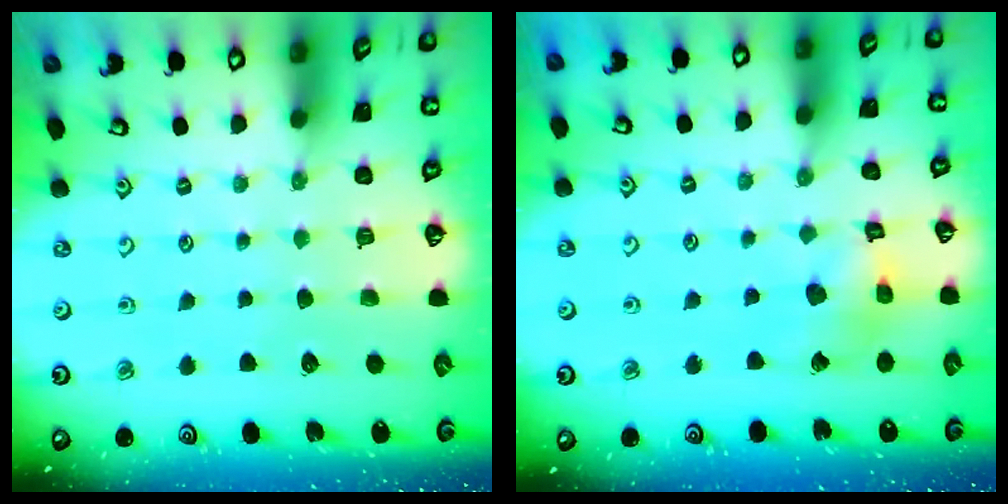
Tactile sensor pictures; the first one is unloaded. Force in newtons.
{"total": 8.9, "press": 8.8, "slide": 0.9}